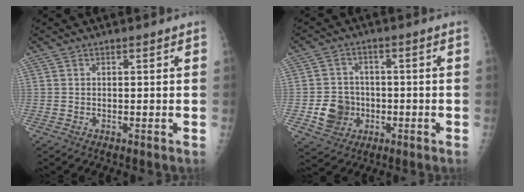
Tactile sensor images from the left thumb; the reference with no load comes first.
{"total": 7.4, "force": [-2.0, 6.6, 2.6], "torque": [-0.019, 0.014, -0.031]}